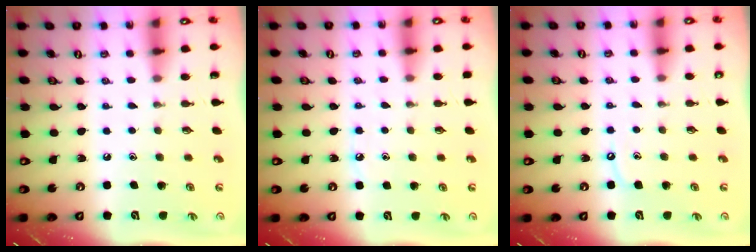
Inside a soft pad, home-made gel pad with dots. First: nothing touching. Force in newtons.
{"total": 3.5, "press": 3.4, "slide": 0.5}
{"total": 5.1, "press": 5.1, "slide": 0.7}